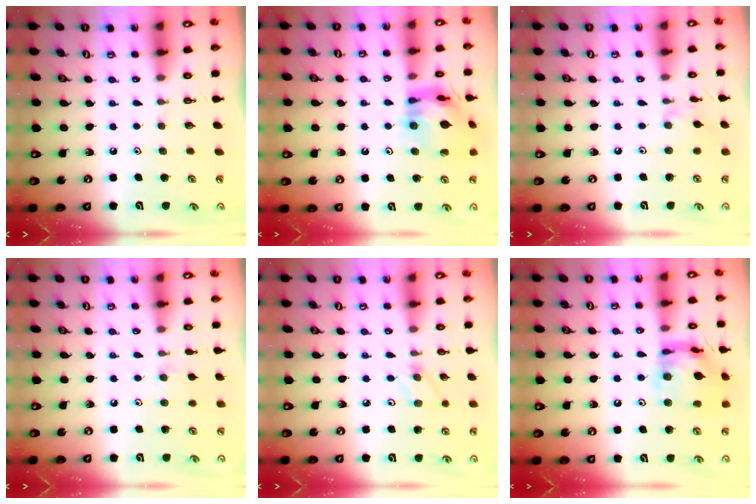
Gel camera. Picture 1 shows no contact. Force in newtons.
{"total": 13.3, "press": 13.2, "slide": 1.7}
{"total": 2.5, "press": 2.5, "slide": 0.5}
{"total": 3.8, "press": 3.7, "slide": 0.8}
{"total": 3.0, "press": 3.0, "slide": 0.4}
{"total": 14.9, "press": 14.9, "slide": 1.3}